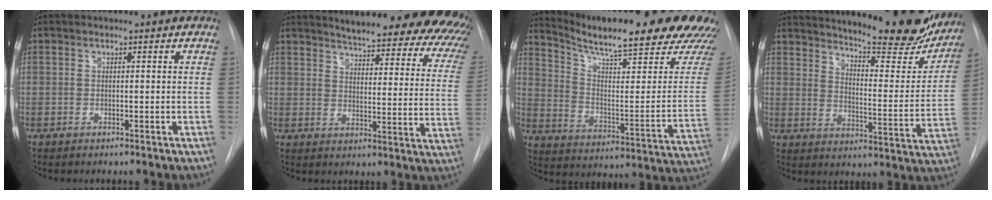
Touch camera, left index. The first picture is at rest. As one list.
[{"total": 26.3, "force": [23.2, 4.7, 11.4], "torque": [-0.152, -0.102, 0.255]}, {"total": 27.3, "force": [22.9, 2.3, 14.8], "torque": [-0.230, -0.089, 0.298]}, {"total": 25.2, "force": [22.1, 4.5, 11.2], "torque": [-0.168, -0.069, 0.279]}]